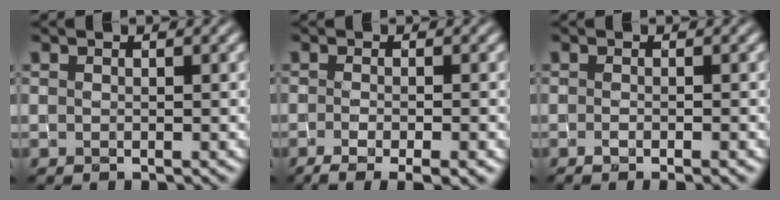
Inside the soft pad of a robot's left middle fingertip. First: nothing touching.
{"total": 4.5, "force": [-2.4, 1.2, 3.6], "torque": [-0.051, -0.009, -0.035]}
{"total": 2.1, "force": [-1.0, 0.7, 1.7], "torque": [-0.020, -0.004, -0.013]}